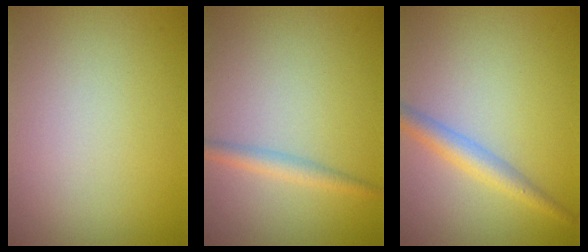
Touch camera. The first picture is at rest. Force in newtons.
{"total": 1.8, "press": 1.8, "slide": 0.0}
{"total": 2.6, "press": 2.6, "slide": 0.0}